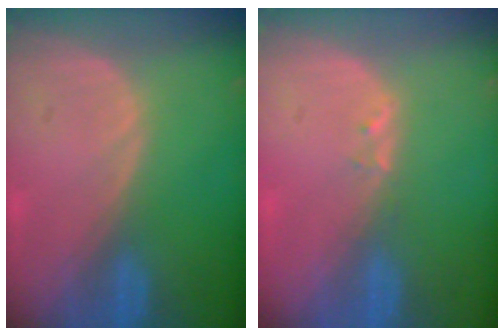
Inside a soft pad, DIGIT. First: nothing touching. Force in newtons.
{"total": 1.0, "press": 0.9, "slide": 0.5}